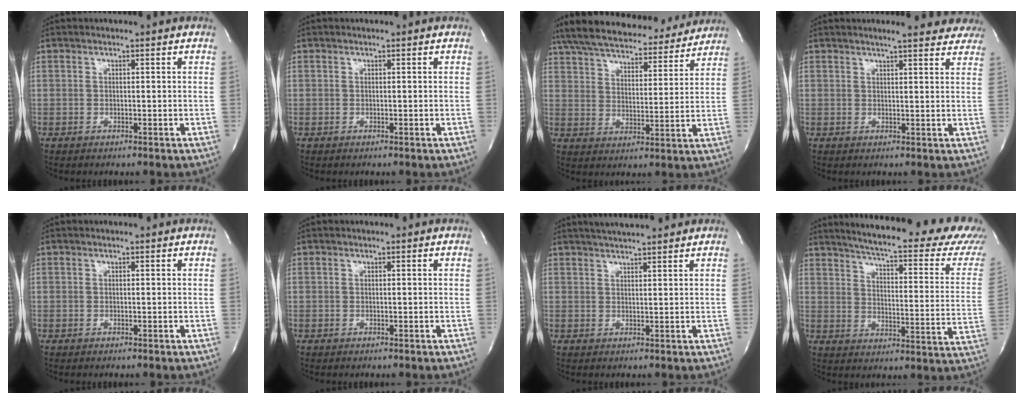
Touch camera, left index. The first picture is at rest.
{"total": 0.0}
{"total": 24.6, "force": [21.7, 6.3, 9.7], "torque": [-0.173, 0.029, 0.303]}
{"total": 11.6, "force": [10.6, 2.2, 4.2], "torque": [-0.036, 0.001, 0.108]}
{"total": 0.0}
{"total": 0.0}
{"total": 6.4, "force": [5.8, 0.0, 2.6], "torque": [-0.046, 0.022, 0.085]}
{"total": 27.4, "force": [24.0, 2.9, 12.9], "torque": [-0.181, -0.089, 0.277]}